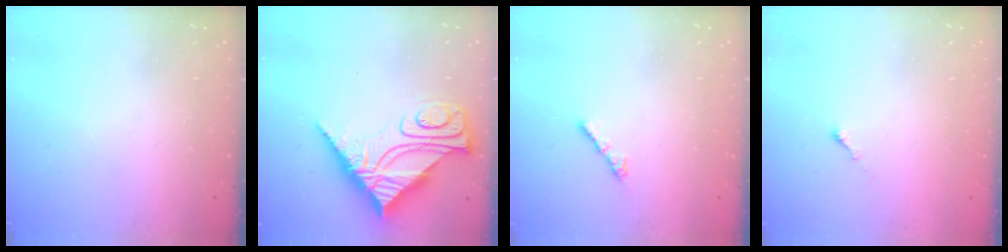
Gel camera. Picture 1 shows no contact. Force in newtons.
{"total": 15.0, "press": 15.0, "slide": 1.6}
{"total": 3.1, "press": 3.0, "slide": 0.7}
{"total": 0.0}